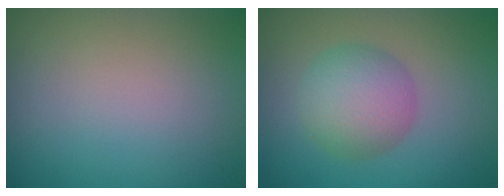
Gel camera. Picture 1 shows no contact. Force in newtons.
{"total": 5.0, "press": 5.0, "slide": 0.0}